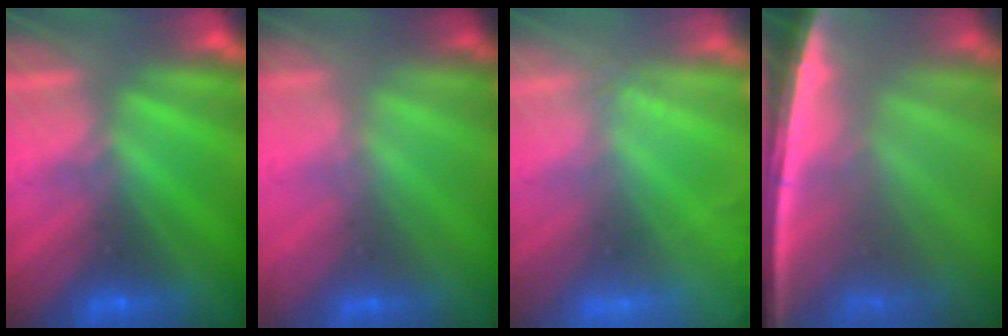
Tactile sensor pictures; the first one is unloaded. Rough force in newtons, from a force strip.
{"total": 1.5}
{"total": 2.4}
{"total": 7.0}